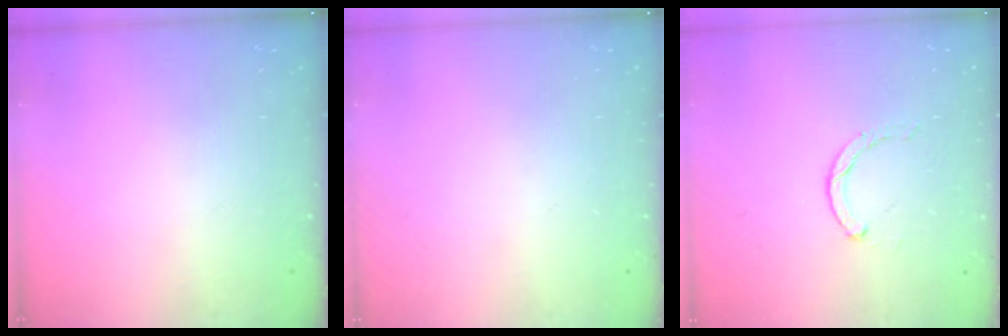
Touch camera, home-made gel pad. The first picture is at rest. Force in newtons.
{"total": 0.0}
{"total": 0.6, "press": 0.6, "slide": 0.2}